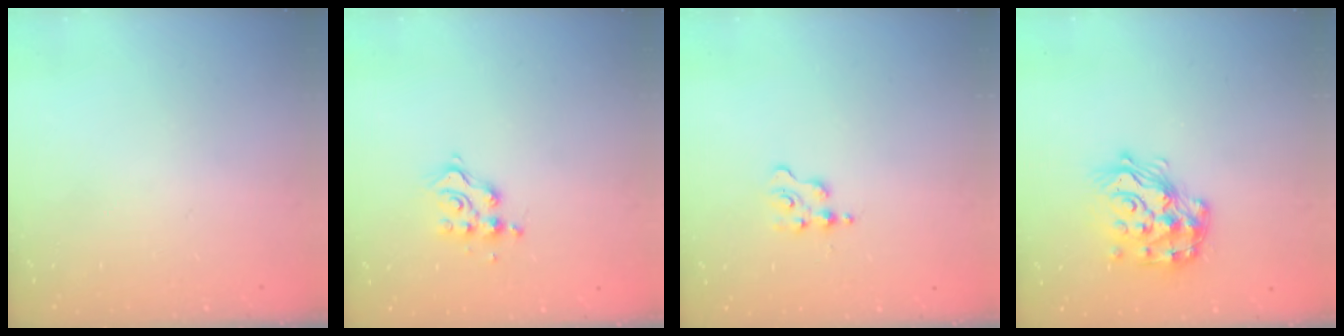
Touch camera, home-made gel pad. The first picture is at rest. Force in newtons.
{"total": 7.4, "press": 7.4, "slide": 0.5}
{"total": 1.9, "press": 1.9, "slide": 0.2}
{"total": 18.2, "press": 18.1, "slide": 1.2}